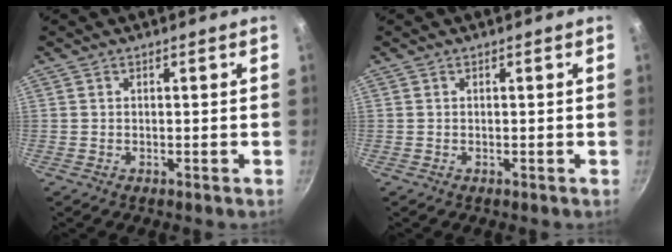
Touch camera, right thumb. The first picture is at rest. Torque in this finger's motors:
{"motor_torque": [0.00, 0.00, 0.01, -0.01, 0.00]}